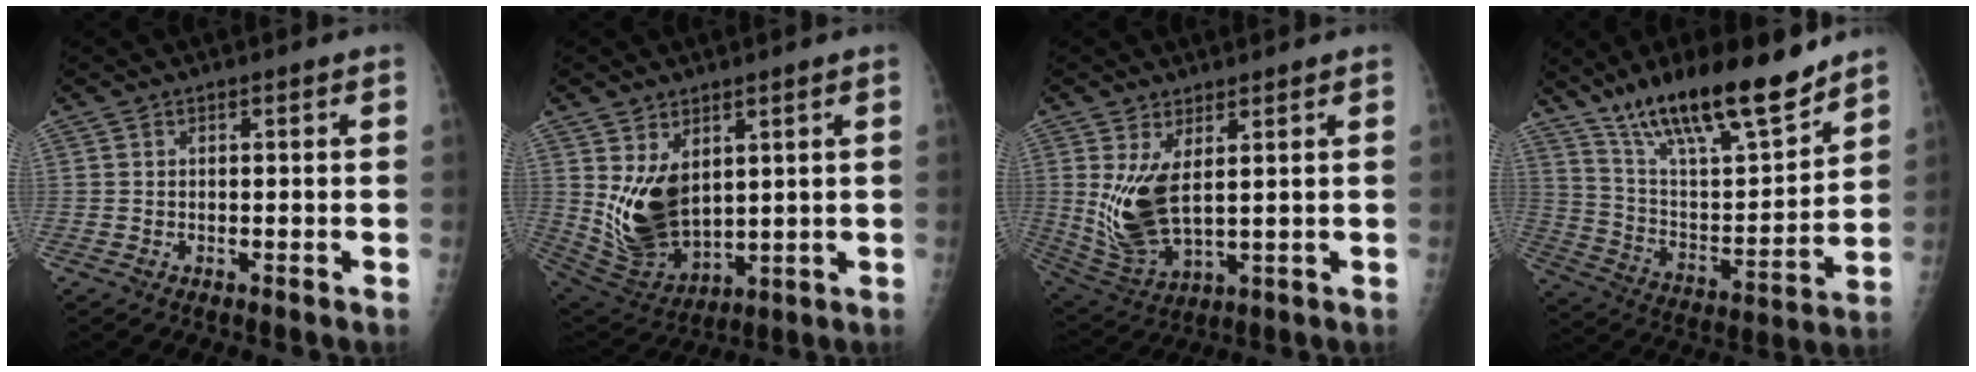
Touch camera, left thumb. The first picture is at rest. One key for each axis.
{"total": 12.2, "fx": 3.2, "fy": 7.8, "fz": 8.8, "tx": -0.140, "ty": -0.033, "tz": 0.089}
{"total": 10.3, "fx": 2.4, "fy": 4.5, "fz": 9.0, "tx": -0.182, "ty": -0.025, "tz": 0.065}
{"total": 22.8, "fx": 16.8, "fy": 5.5, "fz": 14.3, "tx": -0.214, "ty": -0.074, "tz": 0.295}